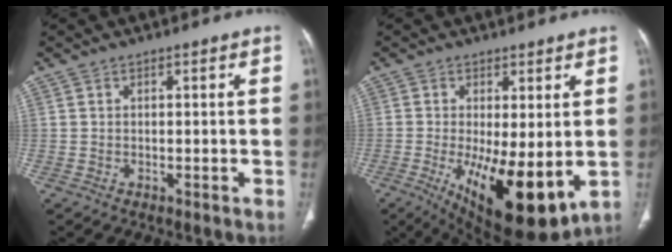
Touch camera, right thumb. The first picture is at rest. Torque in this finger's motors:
{"motor_torque": [2.08, 2.93, 1.05, -1.00, 0.45]}